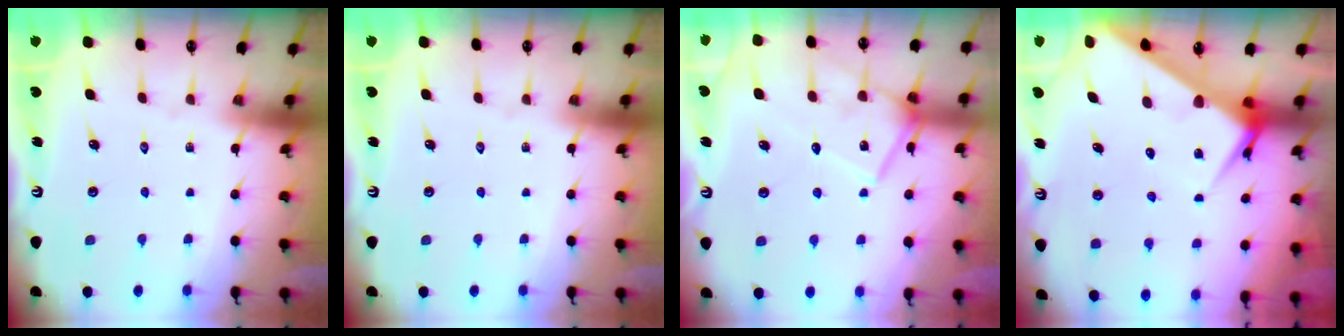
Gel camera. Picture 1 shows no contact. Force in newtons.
{"total": 0.0}
{"total": 13.1, "press": 13.0, "slide": 0.9}
{"total": 6.3, "press": 6.3, "slide": 0.5}